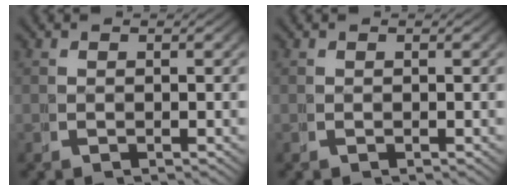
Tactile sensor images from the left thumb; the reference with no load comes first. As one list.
[{"total": 0.0}]